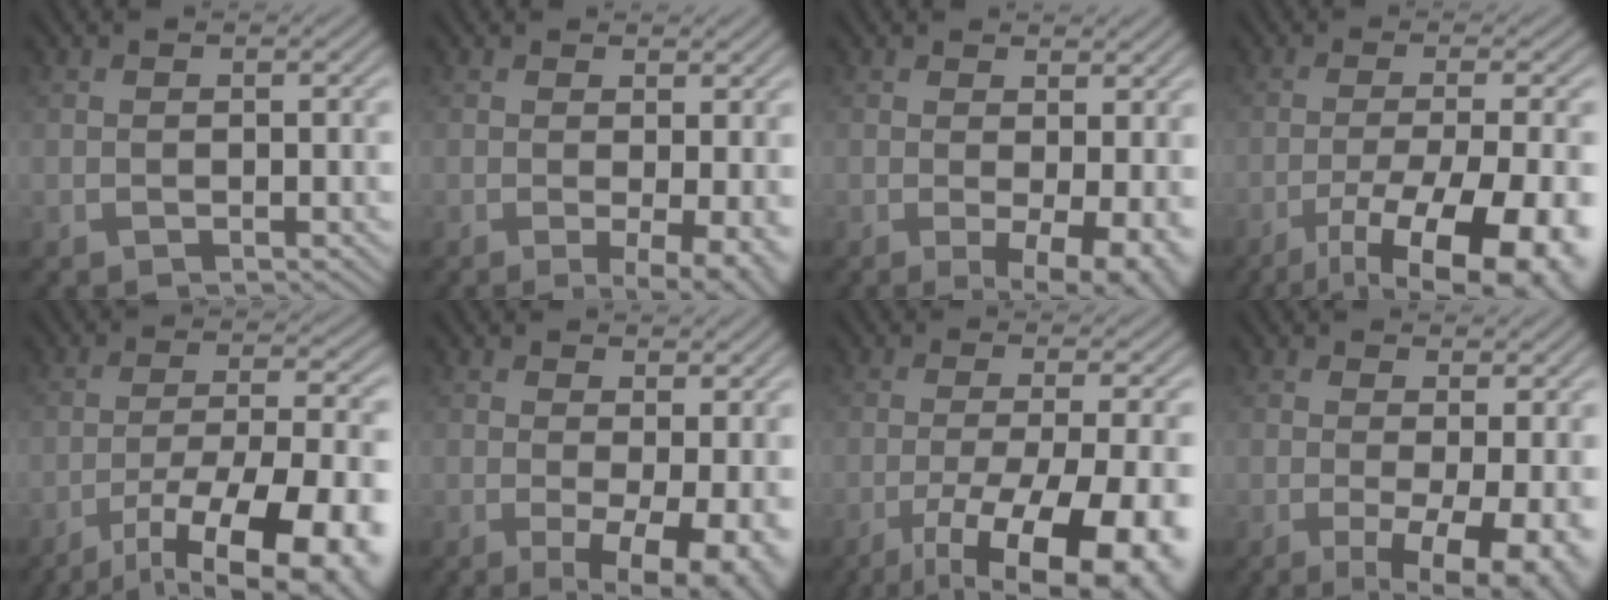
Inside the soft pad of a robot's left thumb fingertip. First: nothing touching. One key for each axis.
{"total": 4.1, "fx": -0.2, "fy": 1.0, "fz": 4.0, "tx": -0.061, "ty": -0.010, "tz": -0.002}
{"total": 5.3, "fx": 0.0, "fy": 1.7, "fz": 5.1, "tx": -0.073, "ty": -0.009, "tz": 0.003}
{"total": 14.3, "fx": -8.0, "fy": 4.0, "fz": 11.1, "tx": -0.177, "ty": -0.028, "tz": -0.108}
{"total": 16.1, "fx": -10.0, "fy": 4.5, "fz": 11.7, "tx": -0.178, "ty": -0.028, "tz": -0.136}
{"total": 7.0, "fx": -0.2, "fy": 2.5, "fz": 6.6, "tx": -0.098, "ty": -0.010, "tz": 0.003}
{"total": 14.6, "fx": -7.0, "fy": 4.1, "fz": 12.2, "tx": -0.182, "ty": -0.013, "tz": -0.095}
{"total": 7.7, "fx": -0.9, "fy": 2.4, "fz": 7.3, "tx": -0.111, "ty": -0.009, "tz": -0.008}